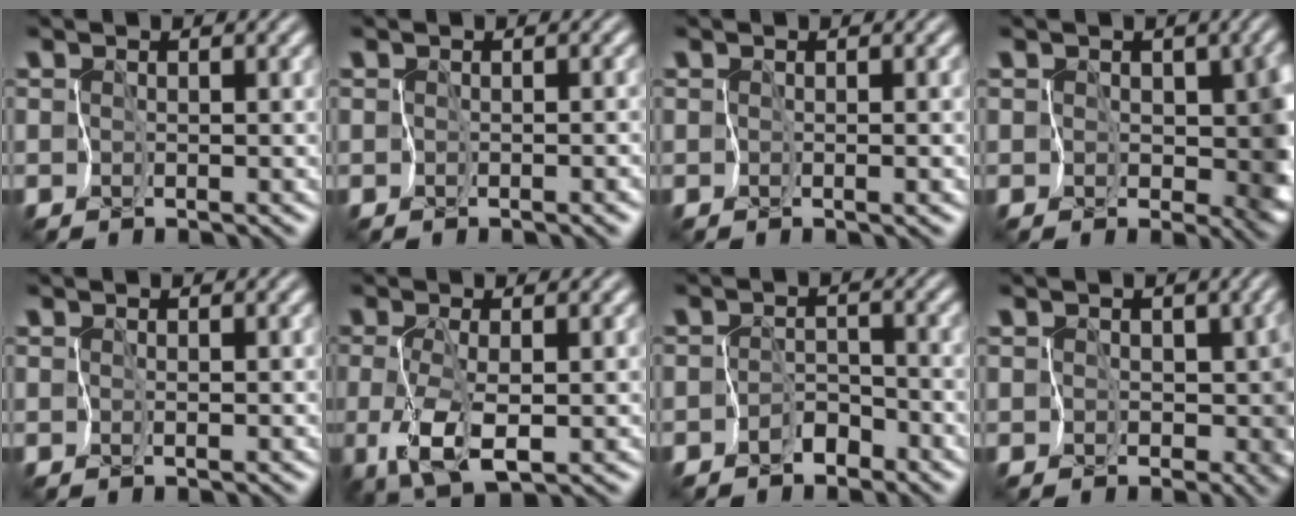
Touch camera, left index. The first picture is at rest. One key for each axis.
{"total": 1.5, "fx": -0.8, "fy": 0.8, "fz": 0.9, "tx": -0.001, "ty": -0.007, "tz": -0.006}
{"total": 0.8, "fx": -0.3, "fy": 0.3, "fz": 0.6, "tx": -0.007, "ty": -0.007, "tz": 0.000}
{"total": 6.0, "fx": 0.5, "fy": 4.6, "fz": 3.8, "tx": -0.030, "ty": -0.015, "tz": 0.006}
{"total": 0.0}
{"total": 4.2, "fx": -0.9, "fy": 1.5, "fz": 3.9, "tx": -0.086, "ty": -0.010, "tz": -0.012}
{"total": 1.8, "fx": -1.5, "fy": 0.9, "fz": 0.2, "tx": 0.003, "ty": 0.003, "tz": -0.028}
{"total": 6.2, "fx": 0.0, "fy": 5.3, "fz": 3.3, "tx": -0.014, "ty": 0.009, "tz": -0.024}